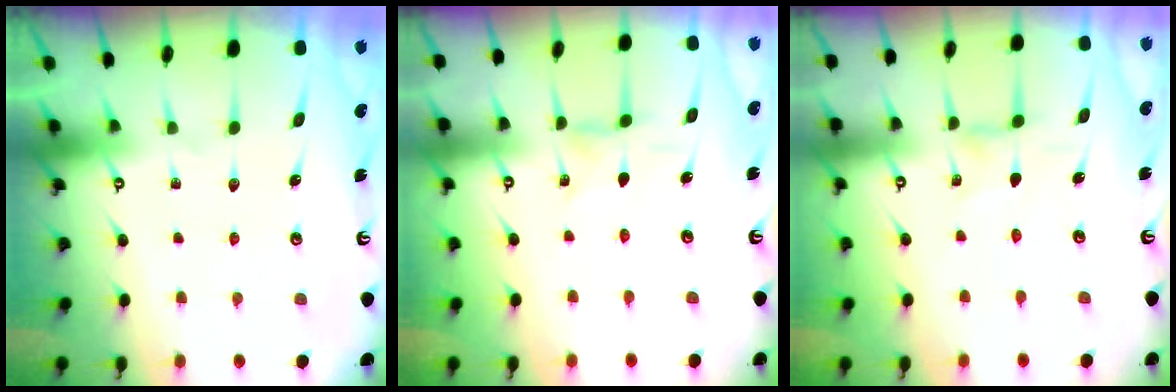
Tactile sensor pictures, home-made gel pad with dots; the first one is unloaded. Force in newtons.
{"total": 1.7, "press": 1.7, "slide": 0.2}
{"total": 0.0}